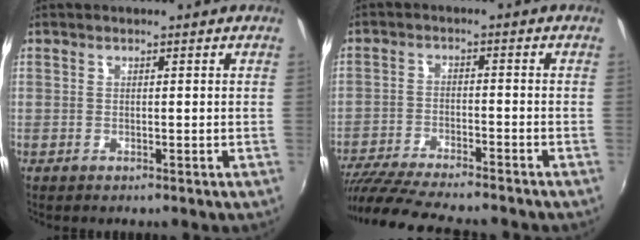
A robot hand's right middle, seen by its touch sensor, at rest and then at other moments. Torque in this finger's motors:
{"motor_torque": [1.02, -1.12, 0.39, 0.10]}